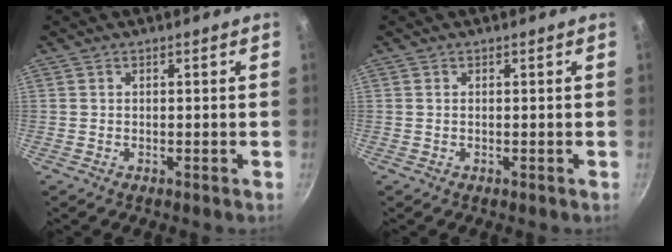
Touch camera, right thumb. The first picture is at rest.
{"total": 0.0}